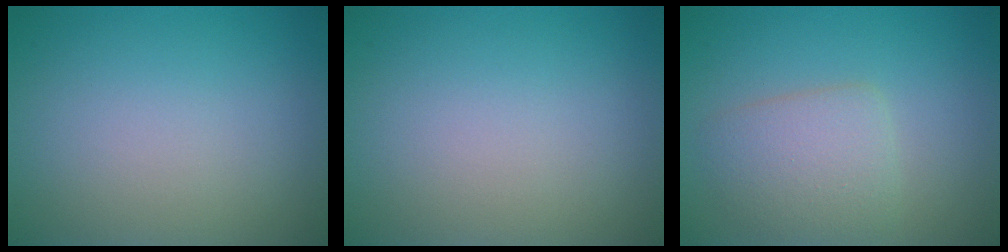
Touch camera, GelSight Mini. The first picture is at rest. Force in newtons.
{"total": 0.0}
{"total": 3.3, "press": 3.3, "slide": 0.2}